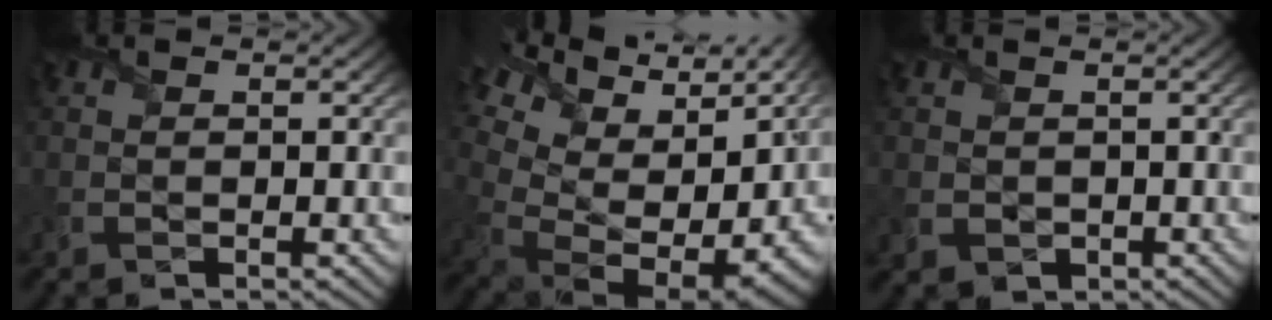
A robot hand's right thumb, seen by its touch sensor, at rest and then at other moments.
{"total": 17.0, "force": [3.2, 11.2, 12.3], "torque": [-0.207, -0.001, 0.111]}
{"total": 1.3, "force": [0.0, 1.2, 0.2], "torque": [-0.020, -0.004, -0.002]}